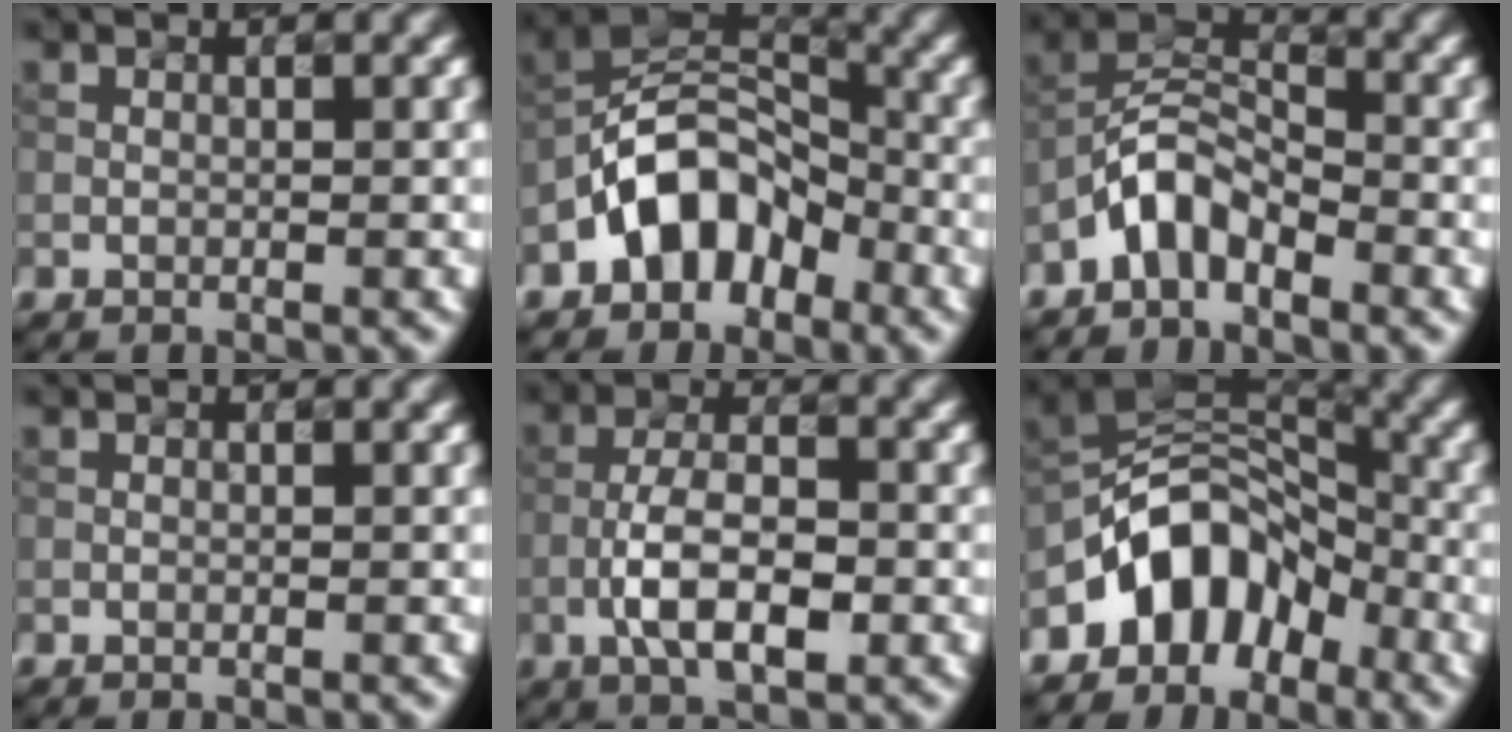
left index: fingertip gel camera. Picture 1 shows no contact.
{"total": 6.3, "force": [-3.4, 4.1, 3.4], "torque": [-0.044, 0.012, -0.073]}
{"total": 3.9, "force": [-2.7, 2.0, 2.0], "torque": [-0.036, 0.016, -0.064]}
{"total": 0.0}
{"total": 5.3, "force": [-1.8, 2.1, 4.5], "torque": [-0.082, 0.003, -0.037]}
{"total": 6.9, "force": [-3.9, 4.6, 3.4], "torque": [-0.030, 0.015, -0.083]}